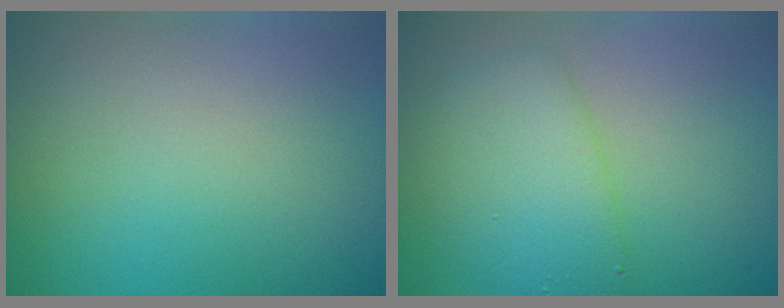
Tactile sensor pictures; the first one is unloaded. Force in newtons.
{"total": 4.4, "press": 4.4, "slide": 0.0}